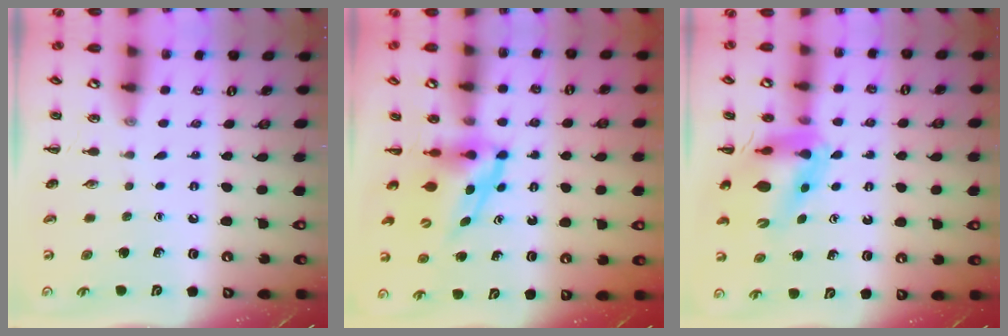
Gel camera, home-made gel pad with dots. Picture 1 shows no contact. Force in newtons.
{"total": 5.5, "press": 5.4, "slide": 1.3}
{"total": 12.4, "press": 11.8, "slide": 3.7}